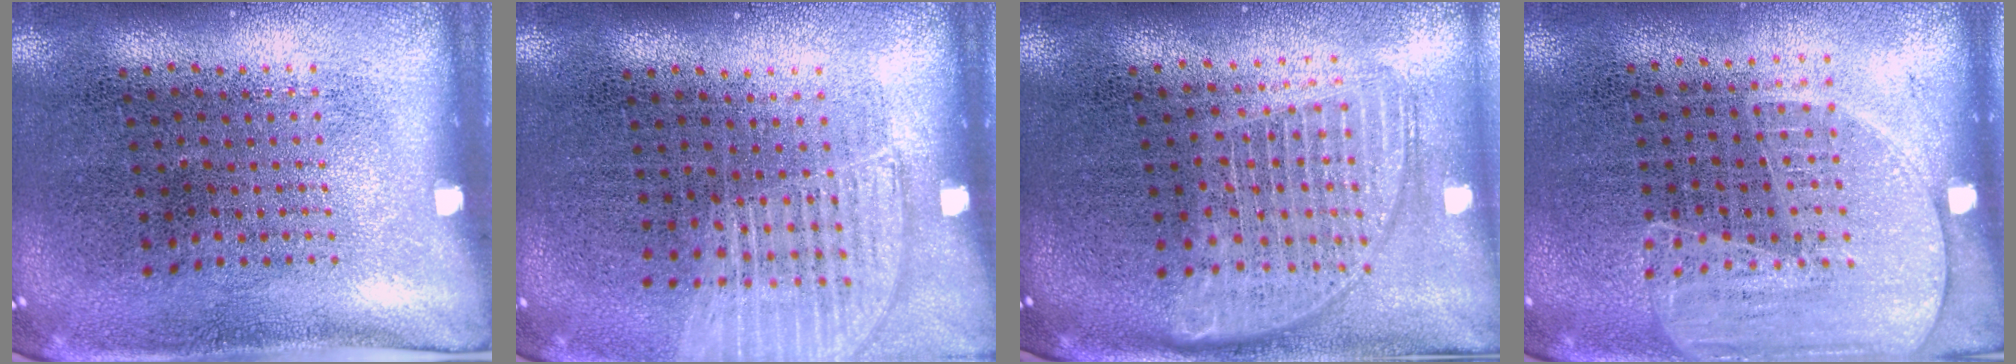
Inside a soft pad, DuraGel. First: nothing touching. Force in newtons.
{"total": 1.1, "press": 1.1, "slide": 0.3}
{"total": 1.7, "press": 1.4, "slide": 0.9}
{"total": 1.6, "press": 1.4, "slide": 0.8}